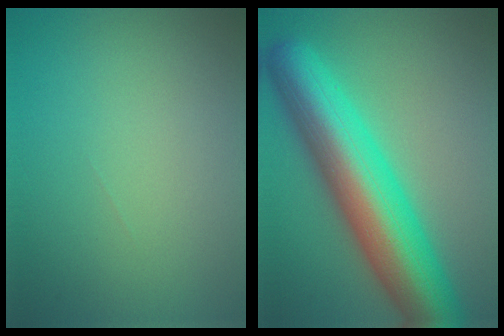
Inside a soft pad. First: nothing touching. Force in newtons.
{"total": 11.6, "press": 11.6, "slide": 0.4}